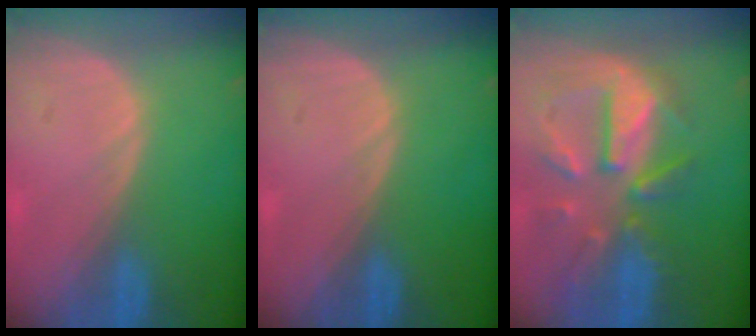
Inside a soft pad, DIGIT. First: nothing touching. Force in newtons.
{"total": 0.0}
{"total": 10.8, "press": 9.6, "slide": 4.9}